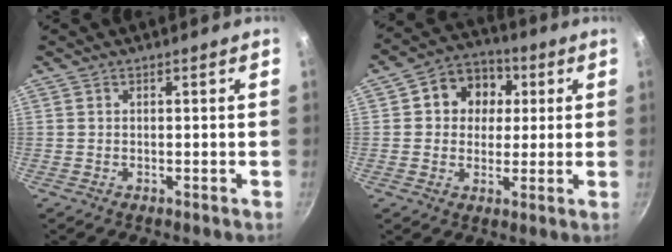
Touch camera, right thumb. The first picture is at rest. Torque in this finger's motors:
{"motor_torque": [-0.36, 0.43, -0.09, 0.07, 0.06]}